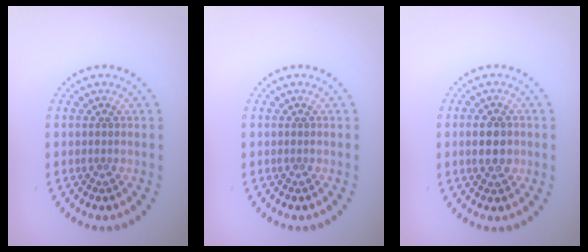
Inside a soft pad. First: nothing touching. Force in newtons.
{"total": 0.0}
{"total": 2.8, "press": 2.8, "slide": 0.1}